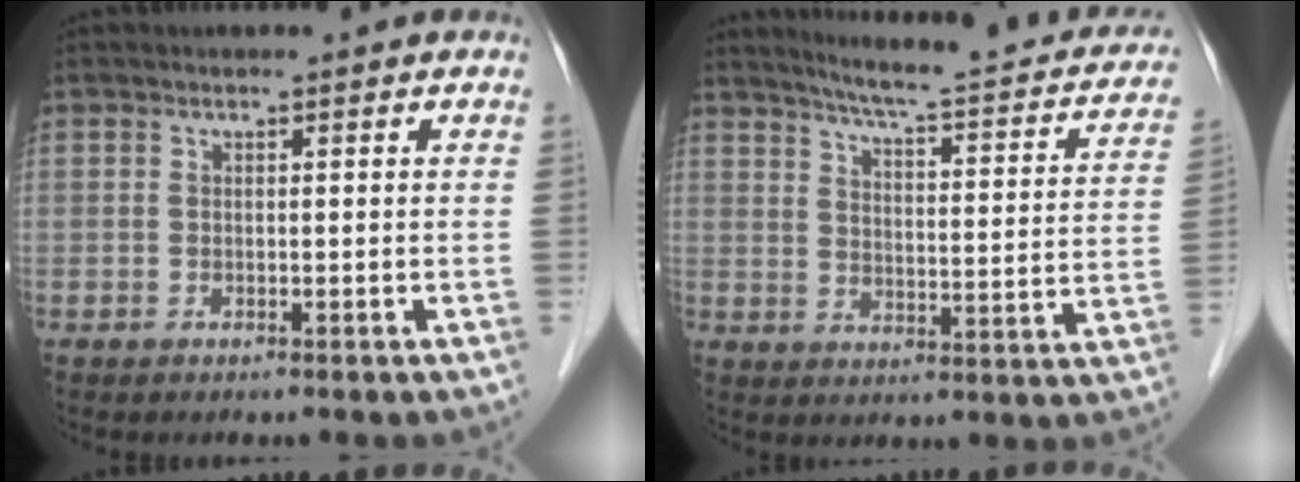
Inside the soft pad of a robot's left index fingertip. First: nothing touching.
{"total": 21.0, "force": [18.2, 2.8, 10.1], "torque": [-0.134, -0.023, 0.218]}